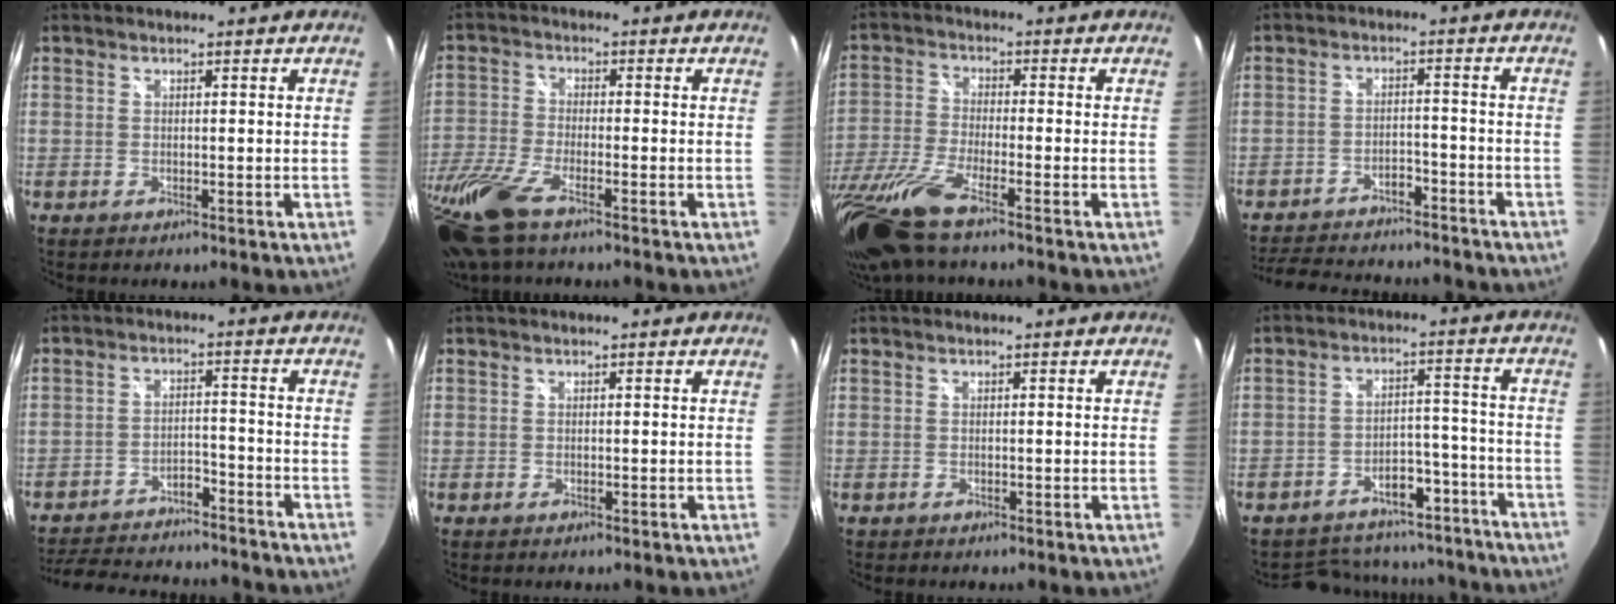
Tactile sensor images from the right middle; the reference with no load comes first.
{"total": 12.9, "force": [-8.9, 3.3, 8.8], "torque": [-0.209, -0.043, -0.182]}
{"total": 13.7, "force": [-10.2, 1.1, 9.1], "torque": [-0.210, -0.044, -0.201]}
{"total": 17.5, "force": [-15.1, 5.6, 6.9], "torque": [-0.148, 0.004, -0.207]}
{"total": 19.6, "force": [-17.1, 5.9, 7.6], "torque": [-0.163, 0.013, -0.235]}
{"total": 0.0}
{"total": 0.0}
{"total": 20.4, "force": [-16.7, 9.6, 6.5], "torque": [-0.128, 0.056, -0.195]}